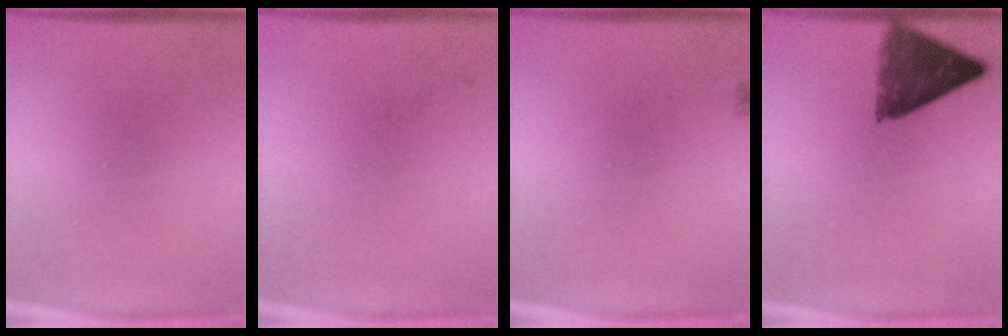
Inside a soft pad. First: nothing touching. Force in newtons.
{"total": 1.1}
{"total": 1.1}
{"total": 8.2}